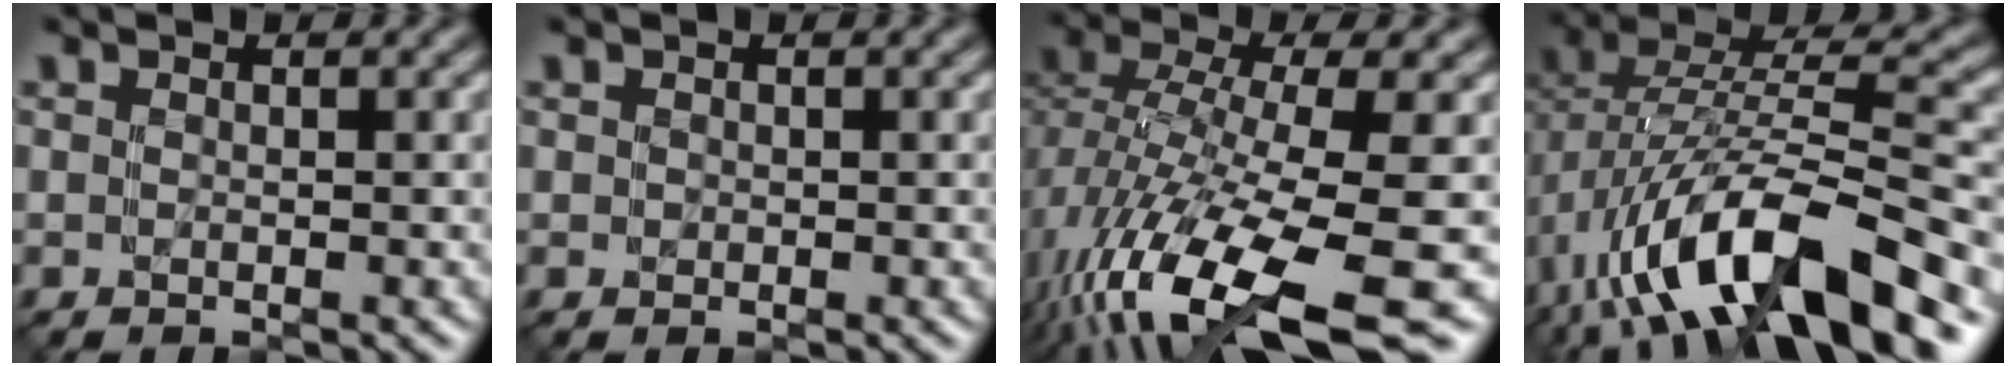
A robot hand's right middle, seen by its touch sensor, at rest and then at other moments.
{"total": 0.6, "force": [0.0, -0.2, -0.6], "torque": [0.004, 0.000, 0.008]}
{"total": 13.1, "force": [-5.9, 4.0, 11.0], "torque": [-0.219, -0.020, -0.082]}
{"total": 13.8, "force": [-5.9, 5.3, 11.3], "torque": [-0.216, 0.009, -0.098]}